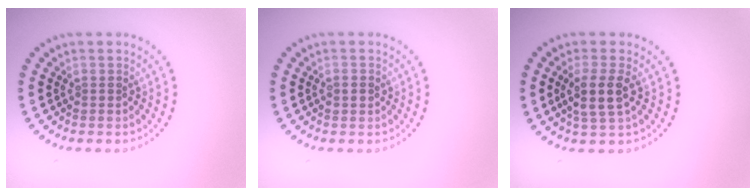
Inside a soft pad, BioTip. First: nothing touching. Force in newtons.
{"total": 1.3, "press": 1.3, "slide": 0.2}
{"total": 2.8, "press": 2.4, "slide": 1.5}